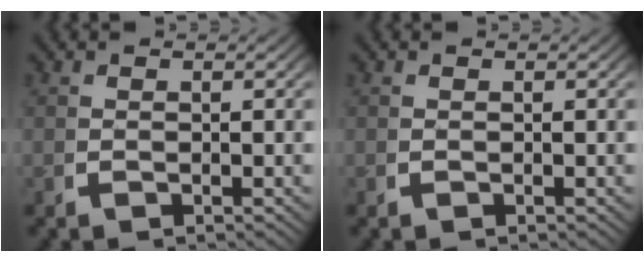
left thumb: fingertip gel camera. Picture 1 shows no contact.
{"total": 0.0}